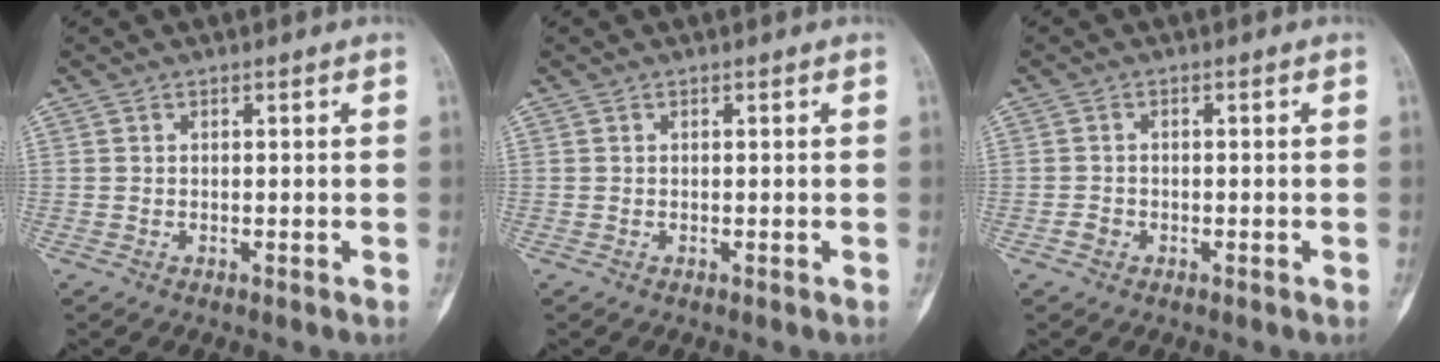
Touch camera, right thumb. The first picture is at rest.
{"total": 0.0}
{"total": 1.4, "force": [-0.8, 1.1, 0.4], "torque": [-0.003, 0.007, -0.017]}